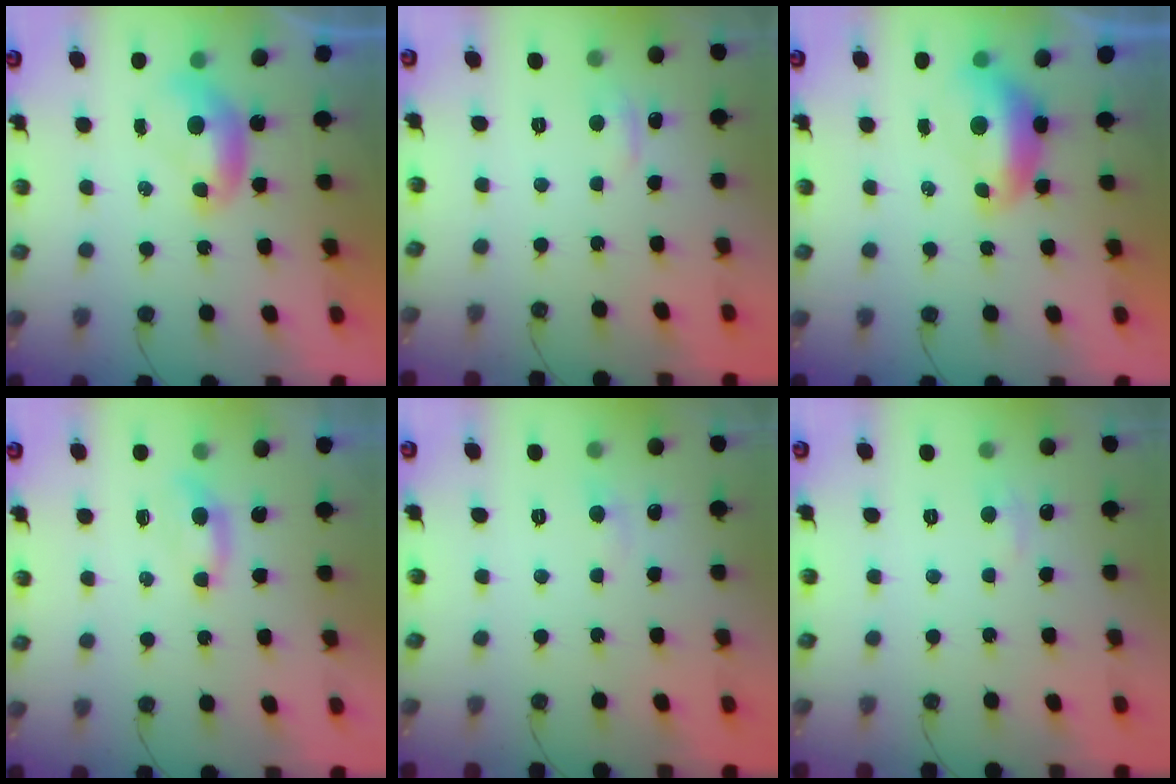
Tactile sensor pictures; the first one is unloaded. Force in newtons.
{"total": 2.1, "press": 2.0, "slide": 0.6}
{"total": 2.2, "press": 2.0, "slide": 0.9}
{"total": 0.0}
{"total": 0.9, "press": 0.6, "slide": 0.7}
{"total": 2.2, "press": 2.1, "slide": 0.6}